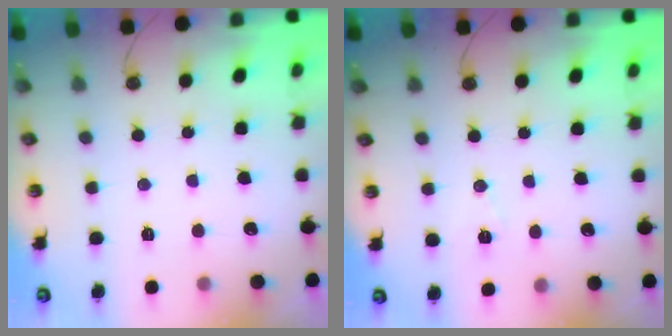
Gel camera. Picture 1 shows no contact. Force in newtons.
{"total": 6.2, "press": 4.3, "slide": 4.5}